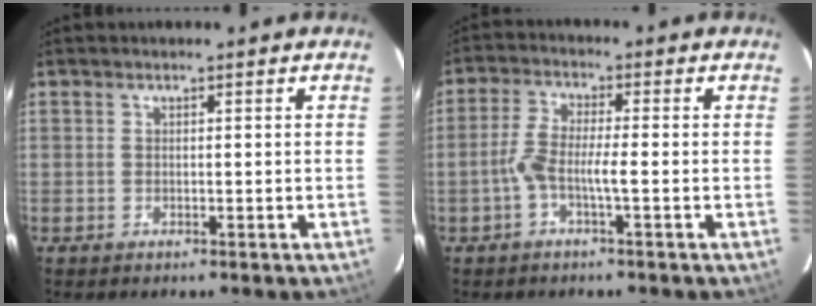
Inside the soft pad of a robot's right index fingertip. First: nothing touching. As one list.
[{"total": 5.7, "force": [-1.6, 0.4, 5.4], "torque": [-0.116, 0.013, -0.033]}]